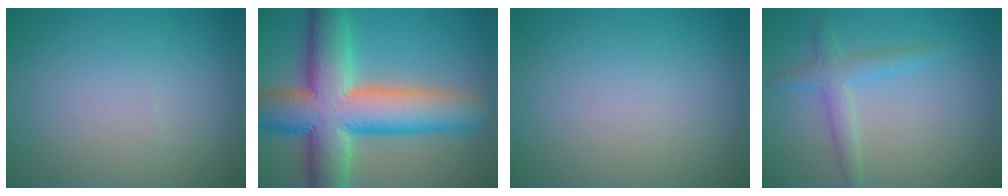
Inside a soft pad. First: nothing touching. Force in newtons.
{"total": 13.5, "press": 13.5, "slide": 0.9}
{"total": 0.0}
{"total": 1.8, "press": 1.8, "slide": 0.1}